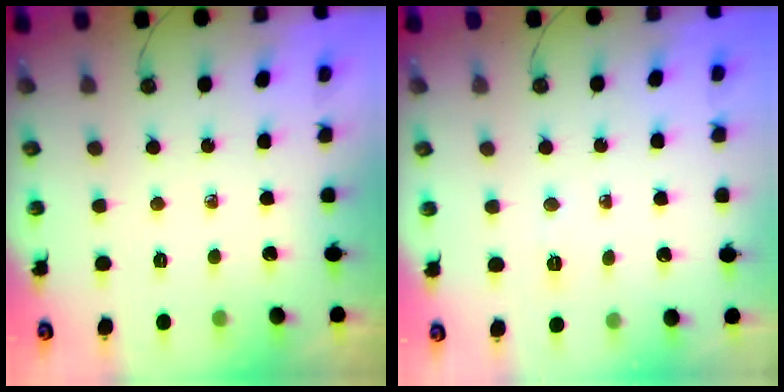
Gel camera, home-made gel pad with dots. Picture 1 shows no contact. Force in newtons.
{"total": 4.2, "press": 4.2, "slide": 0.6}